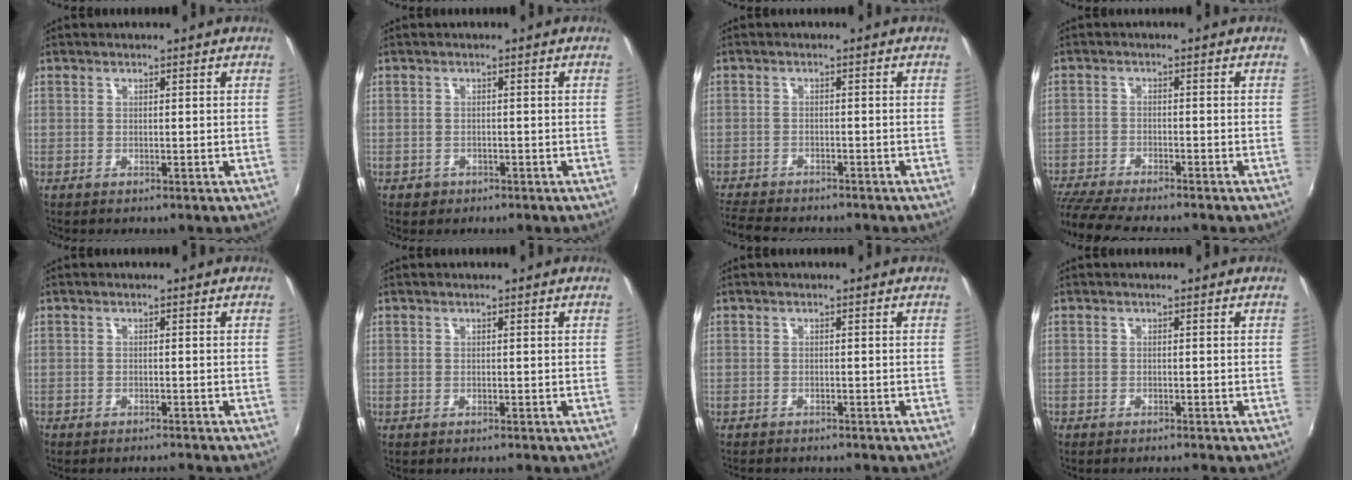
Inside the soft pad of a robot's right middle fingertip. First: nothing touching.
{"total": 1.8, "force": [-0.9, 1.5, 0.4], "torque": [-0.011, -0.002, -0.012]}
{"total": 8.1, "force": [-7.4, 1.8, 2.7], "torque": [-0.080, -0.019, -0.123]}
{"total": 10.5, "force": [-9.4, 0.9, 4.5], "torque": [-0.118, -0.029, -0.163]}
{"total": 3.3, "force": [-3.1, 0.5, 0.9], "torque": [-0.035, -0.008, -0.053]}
{"total": 0.5, "force": [-0.5, 0.1, 0.1], "torque": [-0.001, -0.003, -0.010]}
{"total": 4.1, "force": [-3.8, 0.6, 1.3], "torque": [-0.035, -0.014, -0.060]}
{"total": 2.2, "force": [-2.1, 0.1, 0.6], "torque": [-0.025, -0.012, -0.039]}